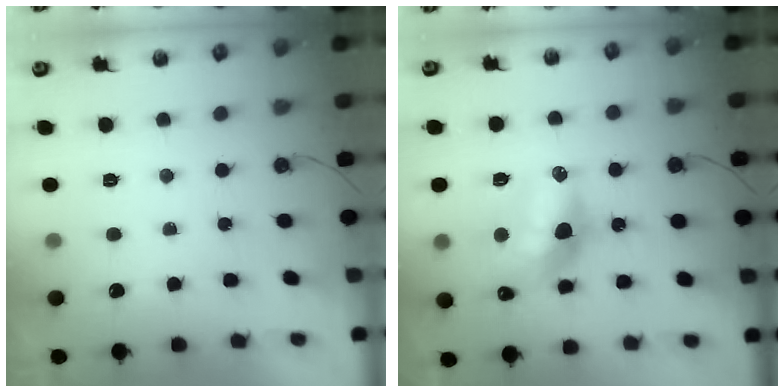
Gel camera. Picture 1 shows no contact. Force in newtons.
{"total": 13.9, "press": 13.8, "slide": 1.3}